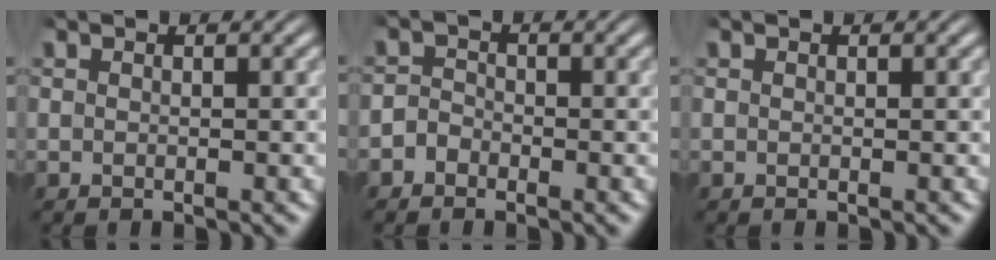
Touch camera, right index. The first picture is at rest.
{"total": 2.0, "force": [-1.4, 1.4, 0.0], "torque": [-0.003, -0.010, -0.027]}
{"total": 0.0}